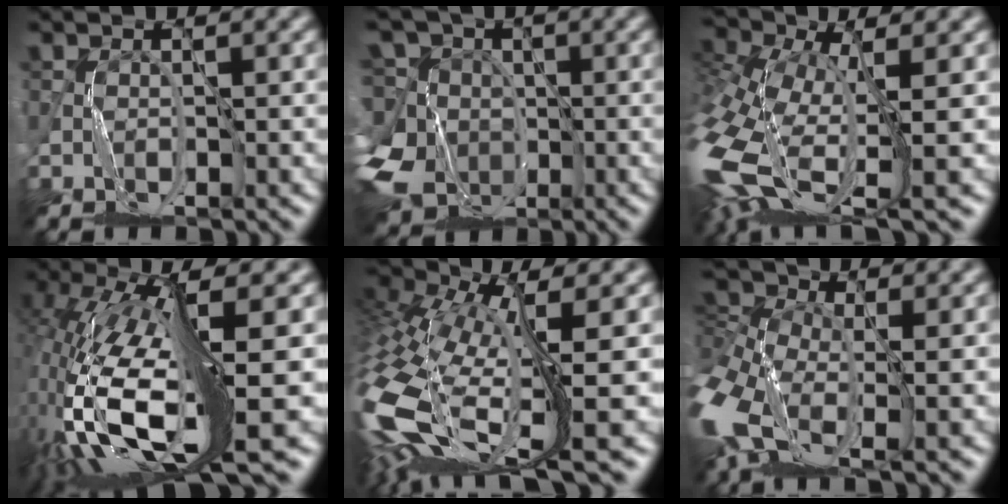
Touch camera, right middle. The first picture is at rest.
{"total": 10.0, "force": [-2.5, 8.5, 4.6], "torque": [-0.117, -0.007, -0.057]}
{"total": 12.3, "force": [-3.4, 6.3, 10.1], "torque": [-0.267, -0.021, -0.053]}
{"total": 14.3, "force": [-3.4, 4.6, 13.1], "torque": [-0.282, -0.014, -0.051]}
{"total": 14.0, "force": [-2.8, 6.1, 12.3], "torque": [-0.301, -0.006, -0.045]}
{"total": 9.2, "force": [-2.1, 5.5, 7.1], "torque": [-0.171, -0.011, -0.046]}